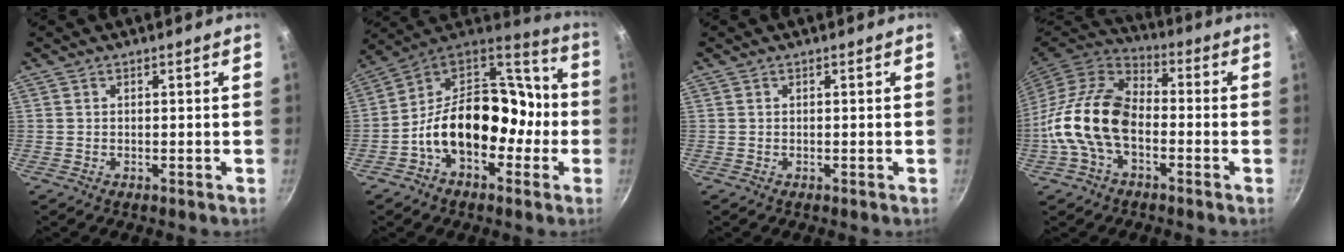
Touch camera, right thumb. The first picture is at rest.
{"total": 20.5, "force": [-4.2, 14.1, 14.3], "torque": [-0.177, 0.073, -0.081]}
{"total": 0.0}
{"total": 16.4, "force": [-3.3, 10.1, 12.5], "torque": [-0.217, 0.038, -0.078]}